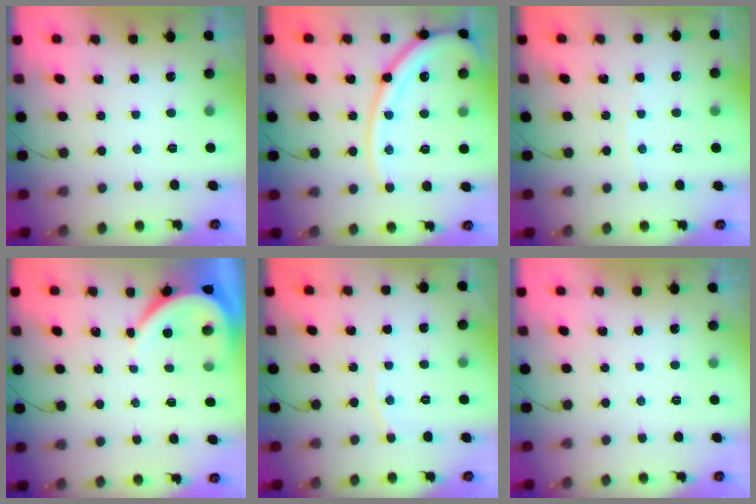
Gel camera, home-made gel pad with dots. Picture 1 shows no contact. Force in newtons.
{"total": 16.2, "press": 16.2, "slide": 1.7}
{"total": 2.3, "press": 2.3, "slide": 0.3}
{"total": 5.1, "press": 5.0, "slide": 0.6}
{"total": 2.9, "press": 2.9, "slide": 0.1}
{"total": 0.0}